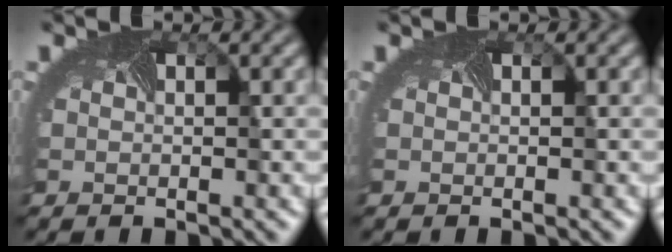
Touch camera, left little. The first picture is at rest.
{"total": 0.0}